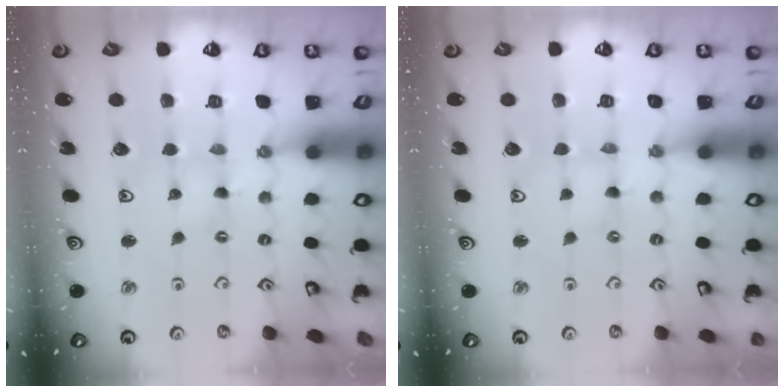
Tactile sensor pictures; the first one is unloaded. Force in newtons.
{"total": 0.0}